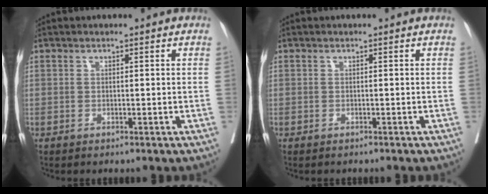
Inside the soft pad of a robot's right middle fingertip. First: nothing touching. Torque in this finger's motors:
{"motor_torque": [0.02, -0.32, 0.02, 0.01]}